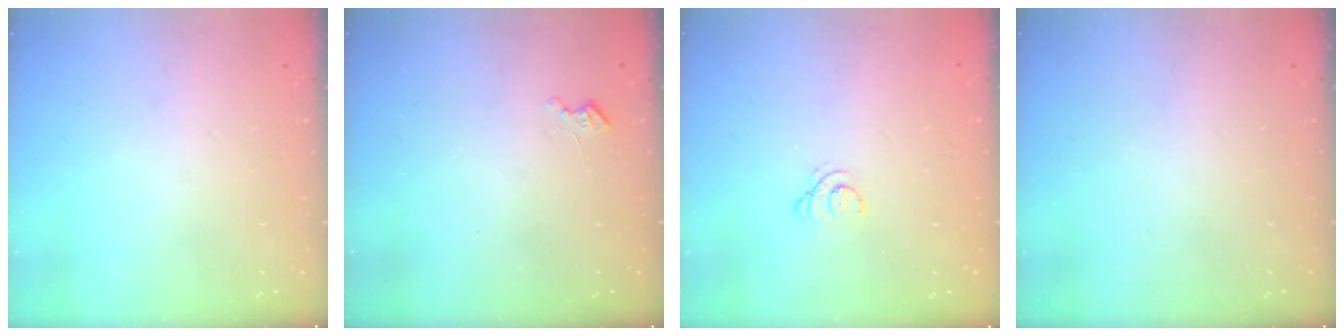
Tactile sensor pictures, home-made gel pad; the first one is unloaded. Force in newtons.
{"total": 2.6, "press": 2.6, "slide": 0.3}
{"total": 1.7, "press": 1.7, "slide": 0.2}
{"total": 0.0}